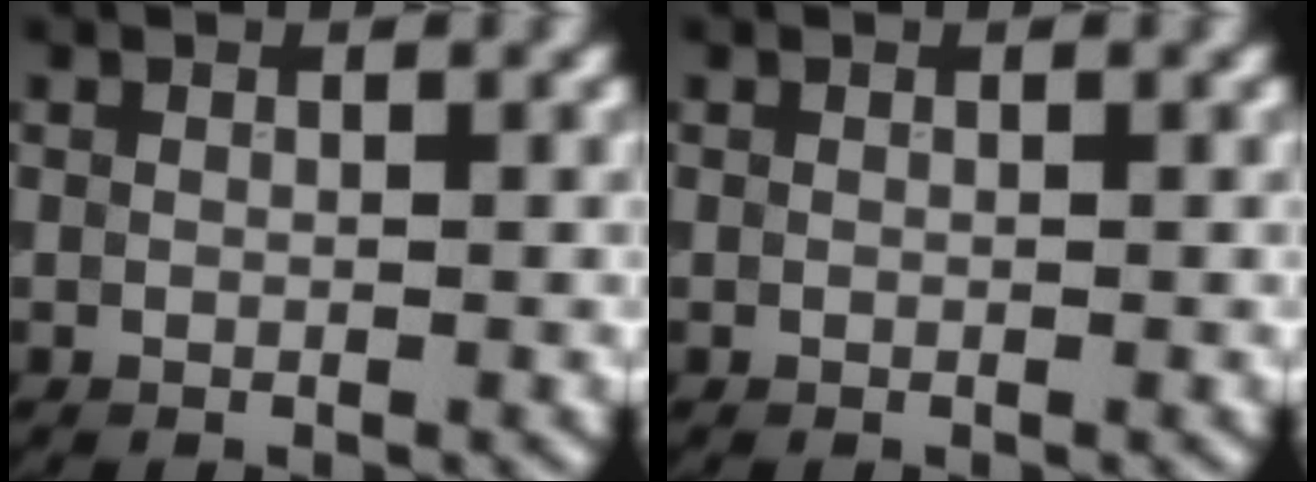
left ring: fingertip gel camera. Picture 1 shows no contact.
{"total": 0.0}